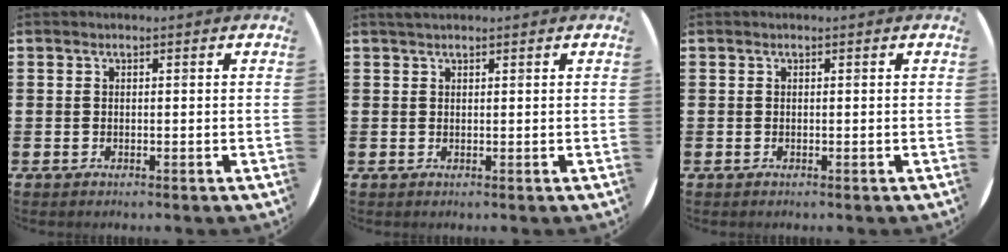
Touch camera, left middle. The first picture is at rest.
{"total": 0.9, "force": [0.9, 0.3, 0.2], "torque": [-0.003, 0.004, 0.016]}
{"total": 0.0}